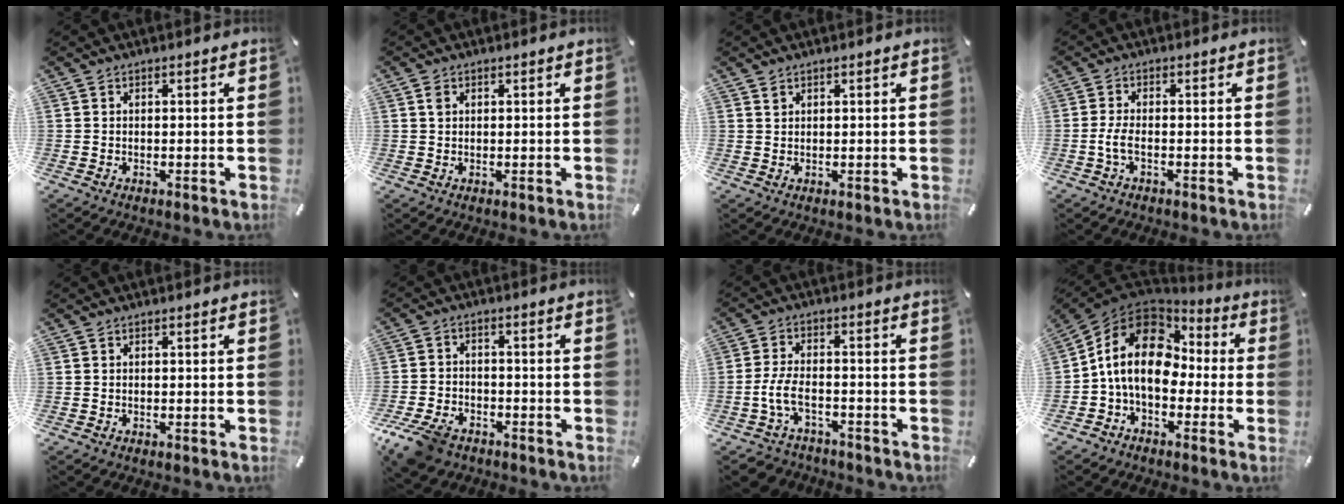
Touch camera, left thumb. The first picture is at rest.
{"total": 1.2, "force": [0.5, 0.9, 0.6], "torque": [-0.004, 0.000, 0.008]}
{"total": 1.0, "force": [0.8, 0.7, 0.2], "torque": [0.003, -0.004, 0.014]}
{"total": 3.4, "force": [-1.2, 1.1, 3.0], "torque": [-0.067, 0.000, -0.025]}
{"total": 0.0}
{"total": 8.3, "force": [-5.8, 4.8, 3.5], "torque": [-0.082, 0.023, -0.109]}
{"total": 7.1, "force": [-3.4, 4.0, 4.8], "torque": [-0.113, 0.012, -0.066]}
{"total": 15.1, "force": [-0.7, 11.3, 10.0], "torque": [-0.226, 0.027, -0.018]}